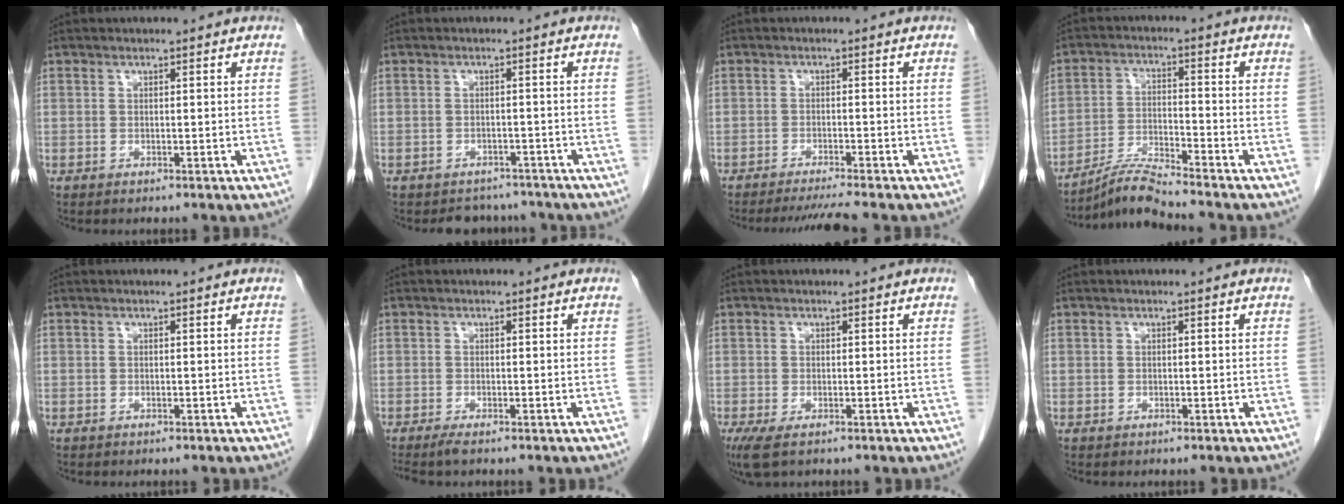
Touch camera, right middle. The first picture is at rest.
{"total": 4.1, "force": [-3.7, 1.8, -0.3], "torque": [0.005, 0.005, -0.049]}
{"total": 4.8, "force": [-4.2, -1.3, 1.8], "torque": [-0.026, -0.017, -0.067]}
{"total": 6.4, "force": [-6.0, -1.4, 1.8], "torque": [-0.040, -0.018, -0.113]}
{"total": 0.0}
{"total": 1.6, "force": [-1.2, -0.1, 0.9], "torque": [-0.022, -0.007, -0.025]}
{"total": 3.3, "force": [-2.1, 1.1, 2.3], "torque": [-0.050, -0.012, -0.033]}
{"total": 0.0}